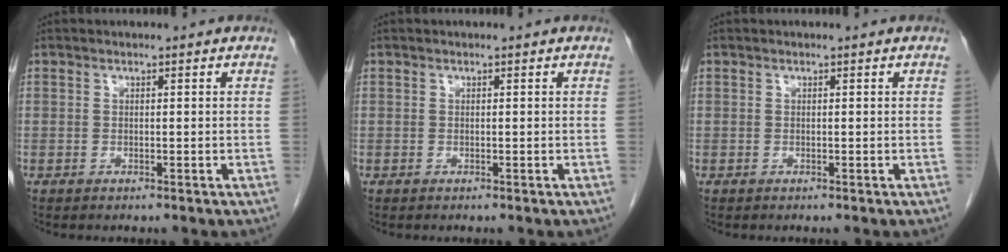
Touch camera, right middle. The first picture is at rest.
{"total": 0.0}
{"total": 0.0}